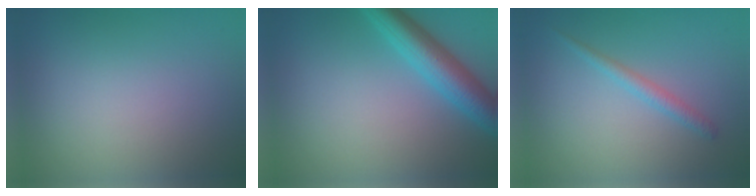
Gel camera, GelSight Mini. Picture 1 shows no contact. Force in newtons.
{"total": 4.8, "press": 4.8, "slide": 0.1}
{"total": 1.4, "press": 1.4, "slide": 0.1}